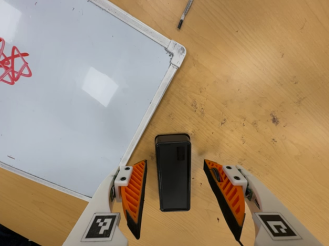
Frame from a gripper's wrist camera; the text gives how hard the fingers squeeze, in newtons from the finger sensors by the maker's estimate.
{"total": 0.0}